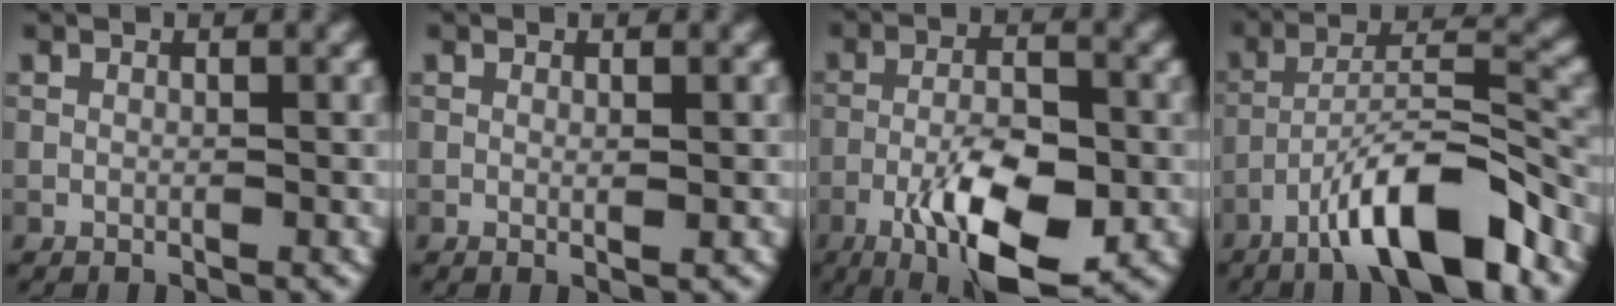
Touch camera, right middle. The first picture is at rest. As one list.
[{"total": 0.6, "force": [0.1, 0.0, 0.6], "torque": [-0.007, -0.002, 0.001]}, {"total": 9.3, "force": [-4.2, 3.3, 7.6], "torque": [-0.135, -0.001, -0.075]}, {"total": 9.6, "force": [-6.1, 2.2, 7.1], "torque": [-0.117, 0.018, -0.106]}]